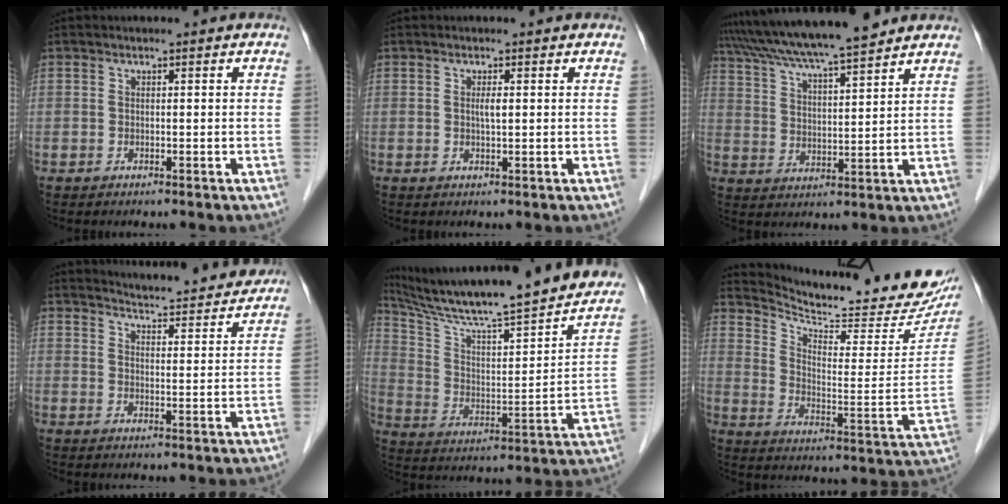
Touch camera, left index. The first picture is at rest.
{"total": 1.2, "force": [0.3, 0.1, 1.2], "torque": [-0.028, -0.001, 0.005]}
{"total": 15.6, "force": [13.7, 0.5, 7.4], "torque": [-0.135, 0.024, 0.223]}
{"total": 11.9, "force": [11.6, 0.7, 2.6], "torque": [-0.037, -0.007, 0.145]}
{"total": 29.4, "force": [24.7, 2.4, 15.8], "torque": [-0.257, -0.038, 0.350]}
{"total": 21.8, "force": [20.4, 2.2, 7.3], "torque": [-0.123, -0.088, 0.274]}